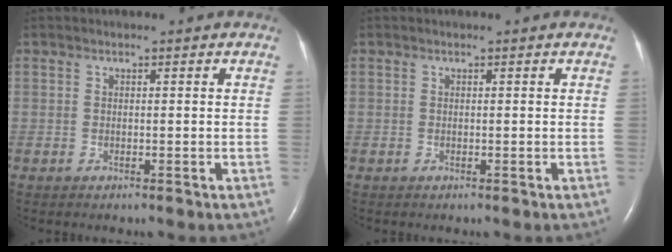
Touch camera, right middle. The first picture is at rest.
{"total": 0.0}